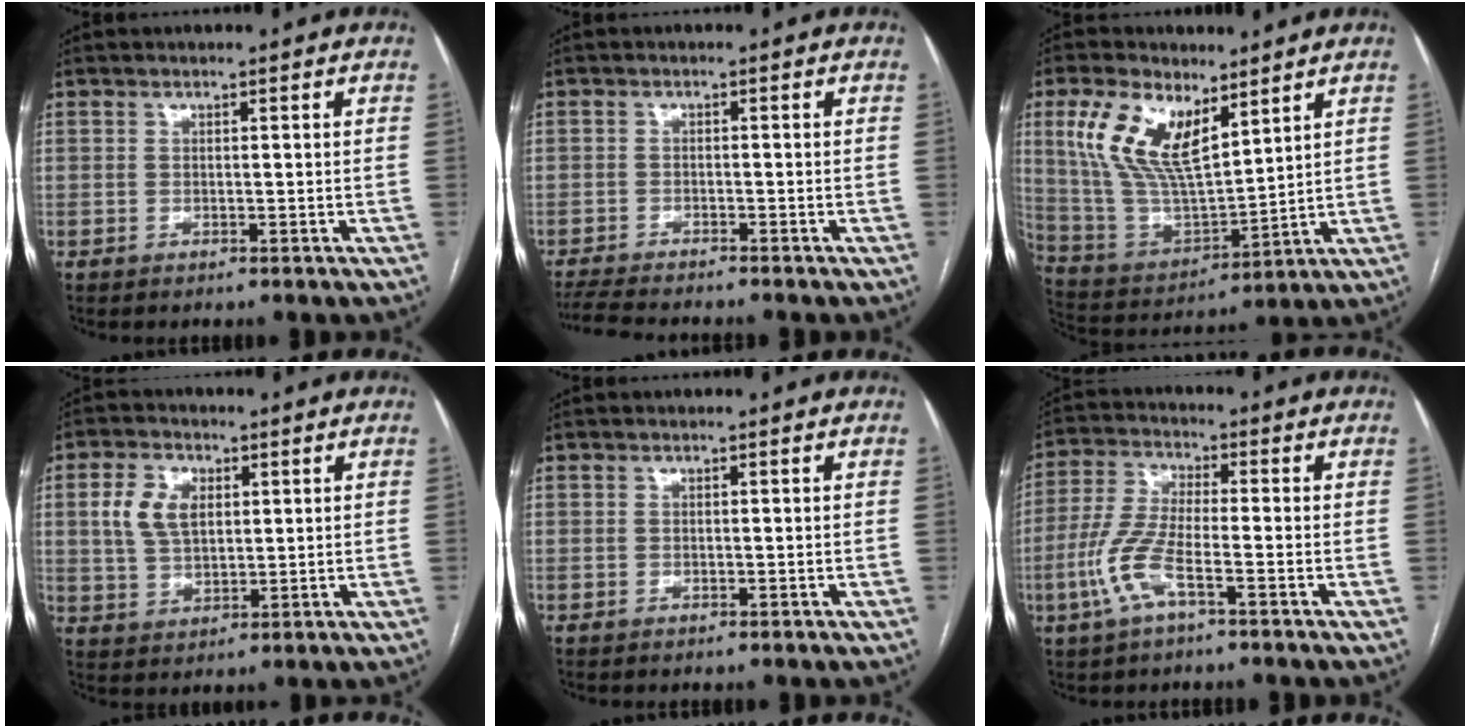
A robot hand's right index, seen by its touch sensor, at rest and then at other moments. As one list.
[{"total": 6.1, "force": [-5.7, 0.7, 2.0], "torque": [-0.032, -0.016, -0.096]}, {"total": 14.5, "force": [7.0, 5.8, 11.2], "torque": [-0.238, 0.011, 0.144]}, {"total": 6.9, "force": [1.9, 4.3, 5.1], "torque": [-0.115, 0.013, 0.042]}, {"total": 0.0}, {"total": 8.0, "force": [-3.3, 1.6, 7.1], "torque": [-0.167, 0.000, -0.070]}]